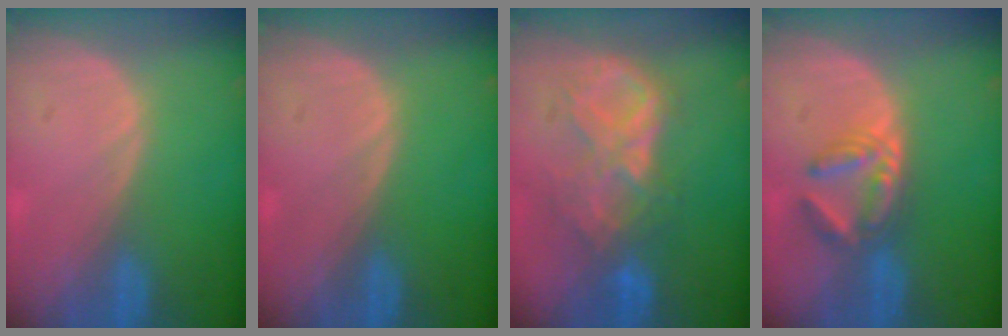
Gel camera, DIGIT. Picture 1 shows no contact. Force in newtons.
{"total": 0.0}
{"total": 8.6, "press": 7.6, "slide": 3.9}
{"total": 5.7, "press": 5.1, "slide": 2.6}